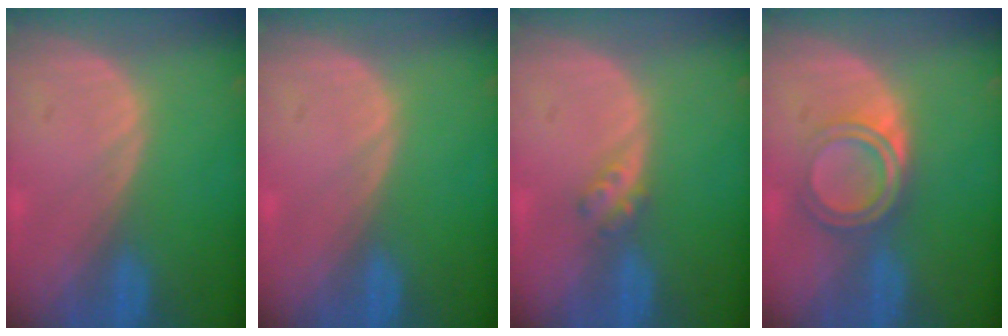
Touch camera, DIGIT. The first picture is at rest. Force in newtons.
{"total": 0.0}
{"total": 2.5, "press": 2.1, "slide": 1.4}
{"total": 5.1, "press": 4.8, "slide": 1.7}